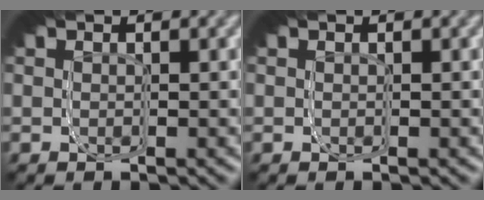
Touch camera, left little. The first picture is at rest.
{"total": 0.0}